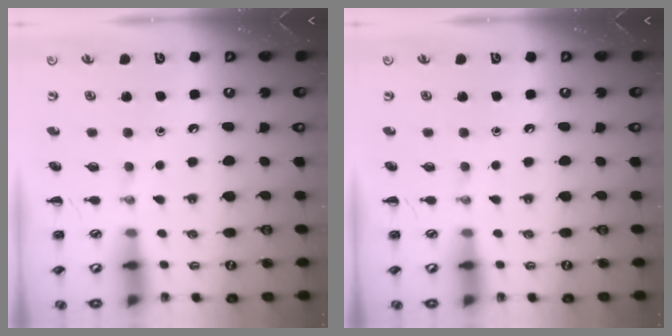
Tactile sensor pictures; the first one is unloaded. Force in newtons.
{"total": 0.0}